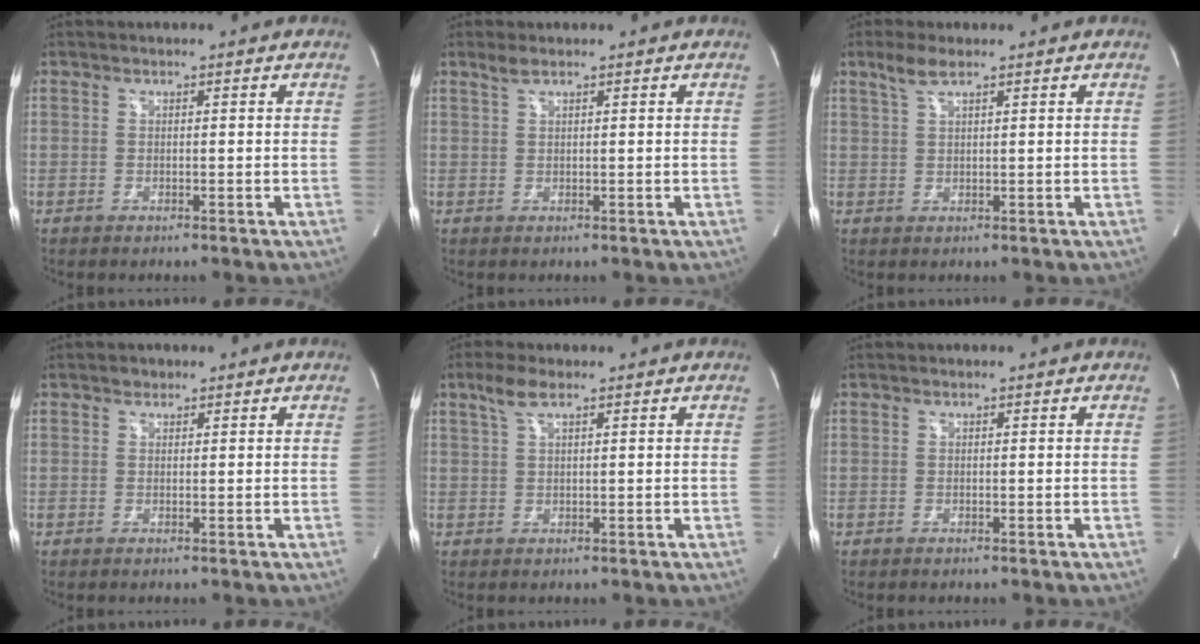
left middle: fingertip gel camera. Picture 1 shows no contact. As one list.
[{"total": 1.4, "force": [1.1, 0.1, 0.8], "torque": [-0.022, 0.008, 0.026]}, {"total": 2.9, "force": [2.1, 0.4, 2.0], "torque": [-0.049, 0.009, 0.046]}, {"total": 0.9, "force": [0.6, 0.6, 0.1], "torque": [0.003, 0.000, 0.007]}, {"total": 3.1, "force": [2.0, 0.7, 2.3], "torque": [-0.056, 0.012, 0.045]}, {"total": 0.0}]